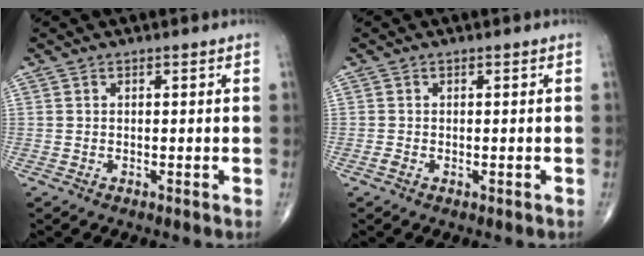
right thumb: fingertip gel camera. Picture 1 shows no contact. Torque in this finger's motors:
{"motor_torque": [0.13, -0.08, -0.04, -0.21, 0.05]}